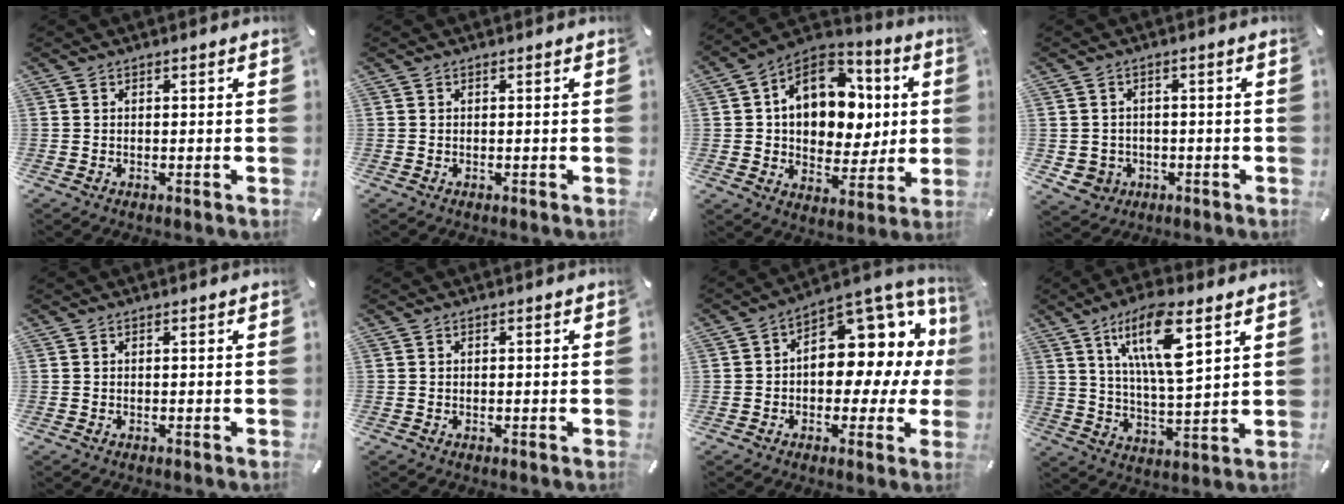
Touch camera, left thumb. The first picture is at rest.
{"total": 0.0}
{"total": 16.2, "force": [3.6, 12.5, 9.7], "torque": [-0.151, -0.012, 0.072]}
{"total": 4.3, "force": [-0.8, 4.1, 0.8], "torque": [-0.024, 0.008, -0.013]}
{"total": 0.0}
{"total": 0.0}
{"total": 12.3, "force": [4.3, 7.9, 8.3], "torque": [-0.098, -0.060, 0.072]}
{"total": 15.4, "force": [7.8, 4.3, 12.5], "torque": [-0.236, -0.013, 0.128]}